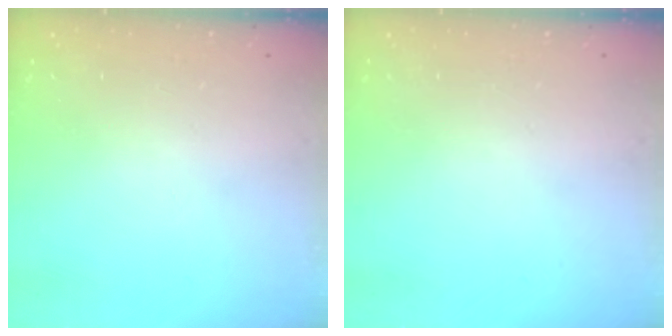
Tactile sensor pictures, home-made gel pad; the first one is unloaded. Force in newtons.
{"total": 0.0}